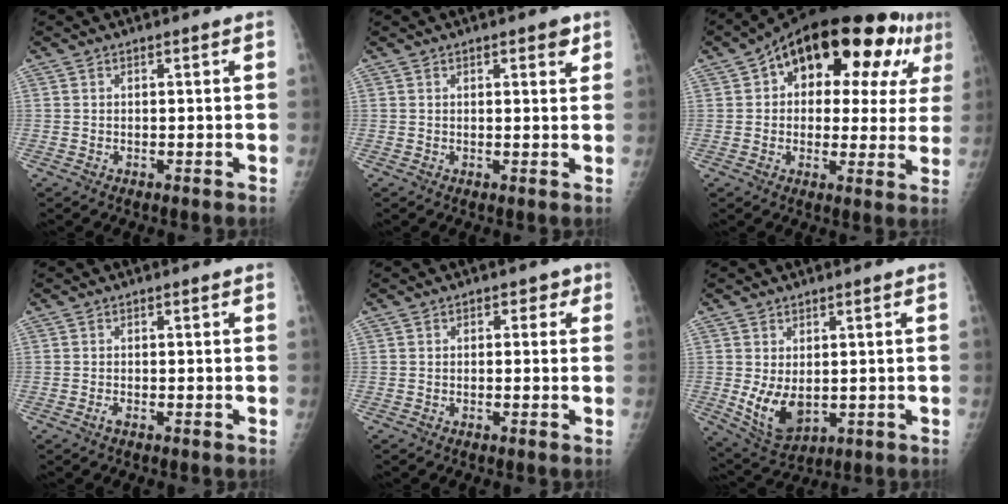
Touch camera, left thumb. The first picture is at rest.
{"total": 2.9, "force": [1.6, 1.2, 2.1], "torque": [-0.014, -0.005, 0.019]}
{"total": 22.0, "force": [8.7, 11.8, 16.4], "torque": [-0.188, 0.022, 0.116]}
{"total": 0.9, "force": [-0.6, 0.2, 0.6], "torque": [-0.017, 0.000, -0.010]}
{"total": 2.4, "force": [0.7, 1.8, 1.4], "torque": [0.010, 0.004, -0.001]}
{"total": 8.0, "force": [-0.5, 5.1, 6.2], "torque": [-0.099, -0.018, 0.012]}